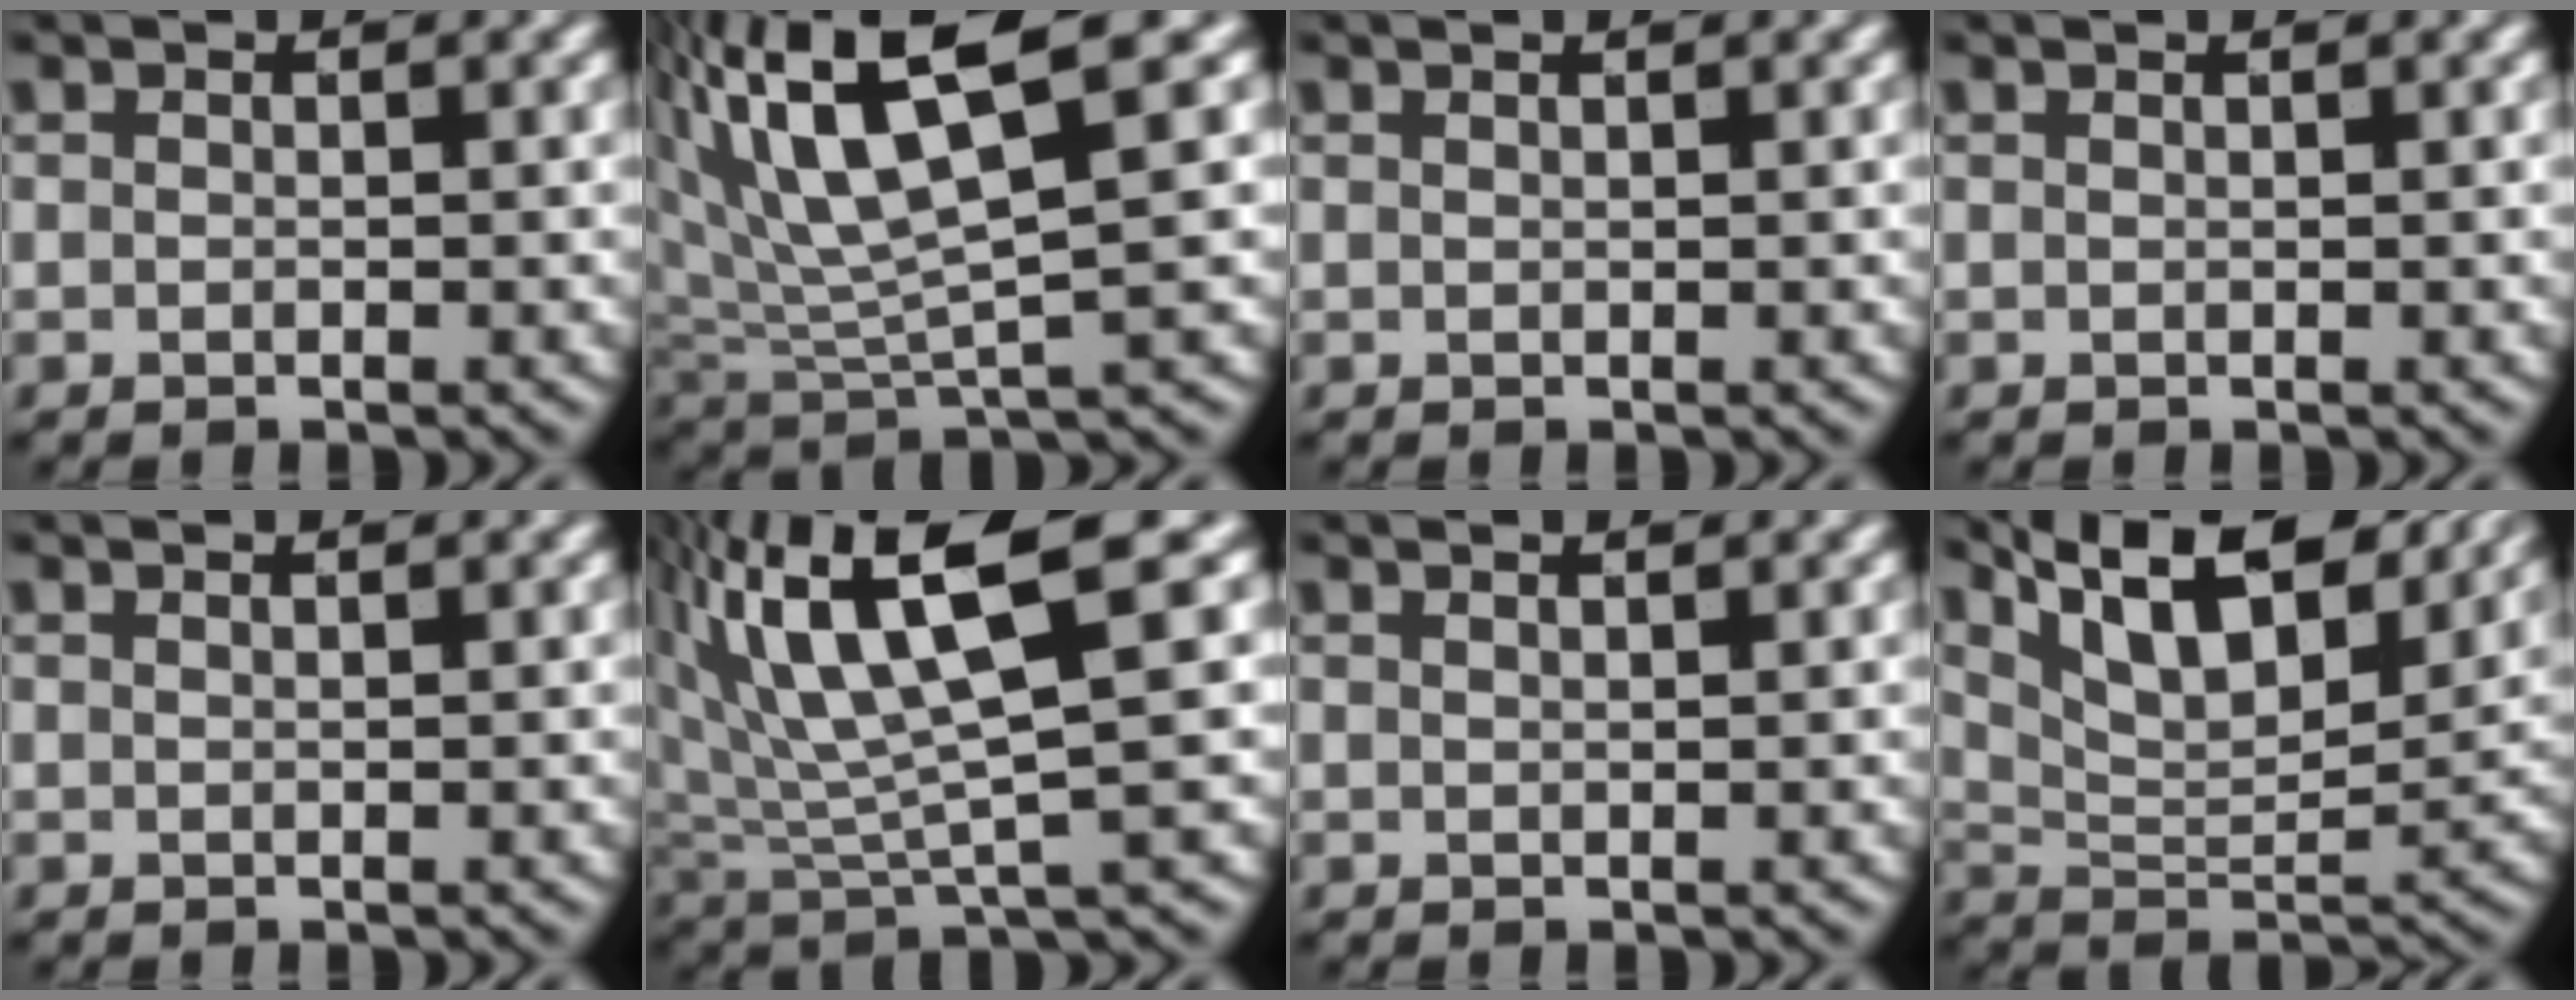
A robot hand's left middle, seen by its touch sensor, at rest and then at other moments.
{"total": 9.2, "force": [3.8, 2.8, 7.9], "torque": [-0.162, 0.008, 0.074]}
{"total": 1.4, "force": [0.9, 0.6, 0.8], "torque": [0.008, 0.005, -0.009]}
{"total": 1.1, "force": [0.7, 0.5, 0.7], "torque": [0.006, 0.002, -0.006]}
{"total": 1.7, "force": [1.1, 0.8, 1.0], "torque": [0.007, 0.009, -0.009]}
{"total": 10.3, "force": [4.0, 2.7, 9.1], "torque": [-0.183, 0.012, 0.084]}
{"total": 2.4, "force": [1.6, 1.0, 1.4], "torque": [0.003, 0.019, -0.008]}
{"total": 12.9, "force": [8.8, 4.5, 8.3], "torque": [-0.153, 0.013, 0.125]}